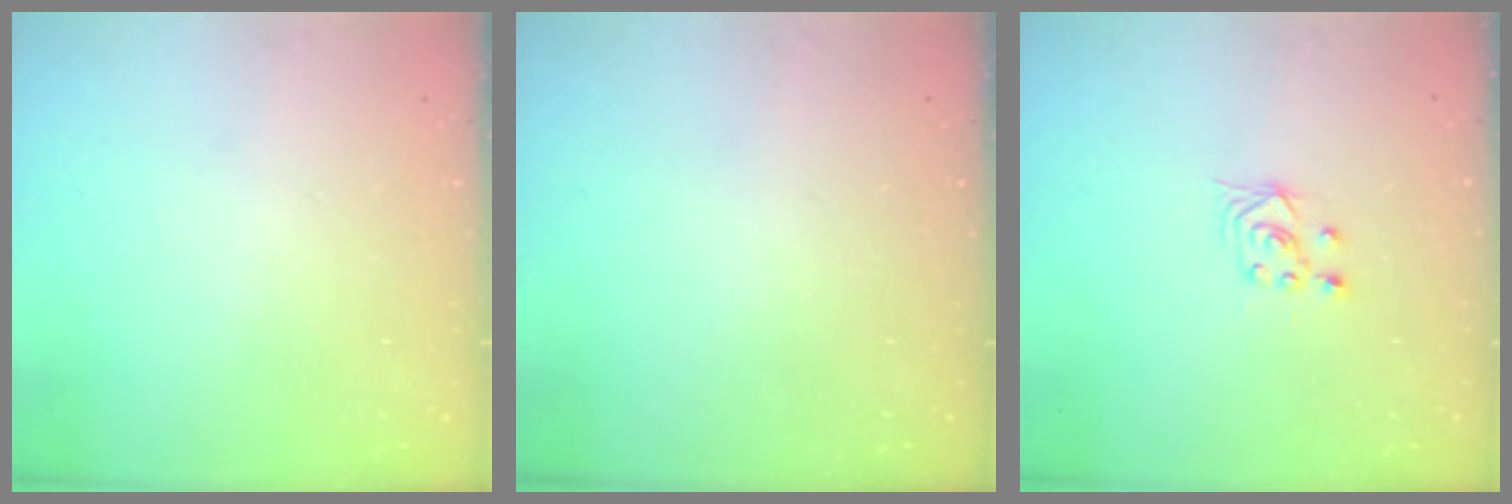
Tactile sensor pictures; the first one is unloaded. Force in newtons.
{"total": 0.0}
{"total": 2.5, "press": 2.2, "slide": 1.2}